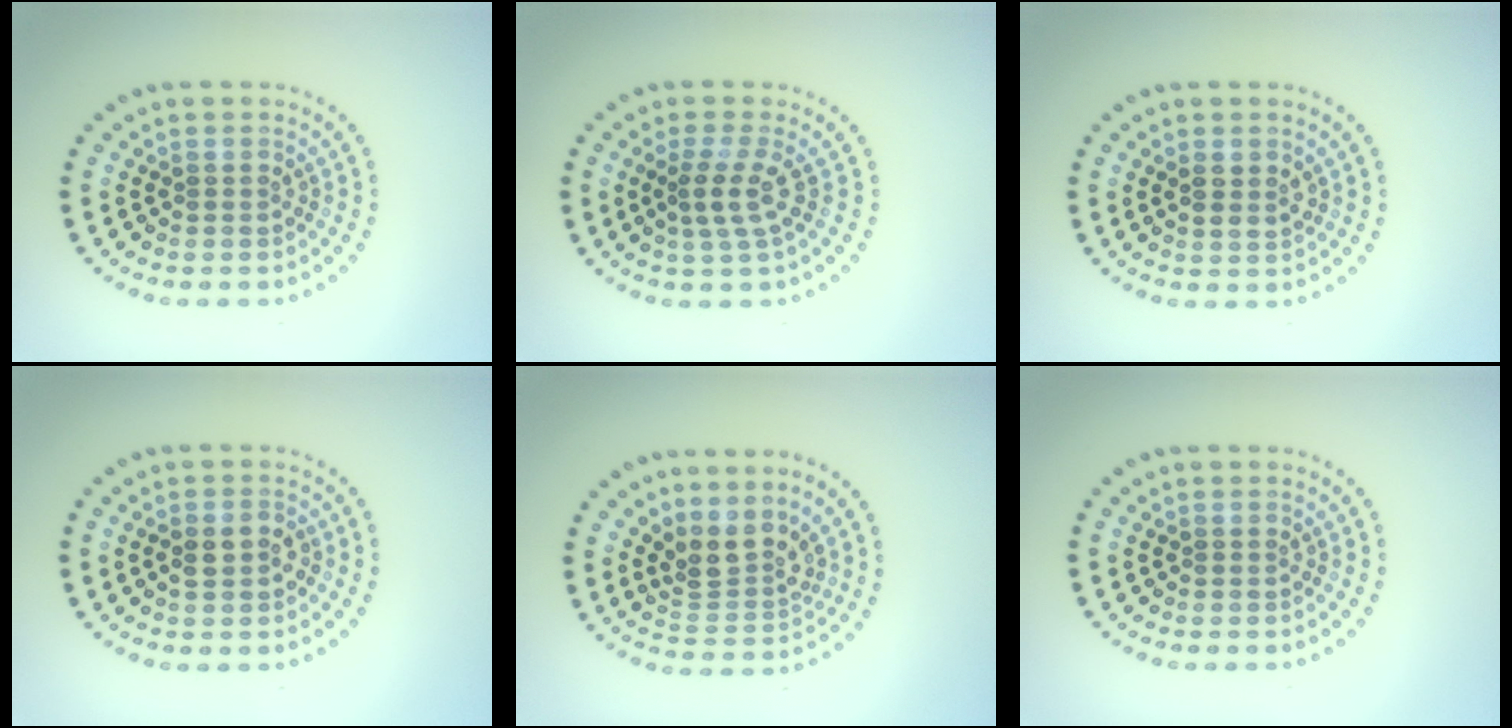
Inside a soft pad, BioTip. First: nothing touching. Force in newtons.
{"total": 2.5, "press": 1.8, "slide": 1.7}
{"total": 1.6, "press": 1.5, "slide": 0.6}
{"total": 2.1, "press": 2.0, "slide": 0.7}
{"total": 3.1, "press": 2.2, "slide": 2.2}
{"total": 0.0}